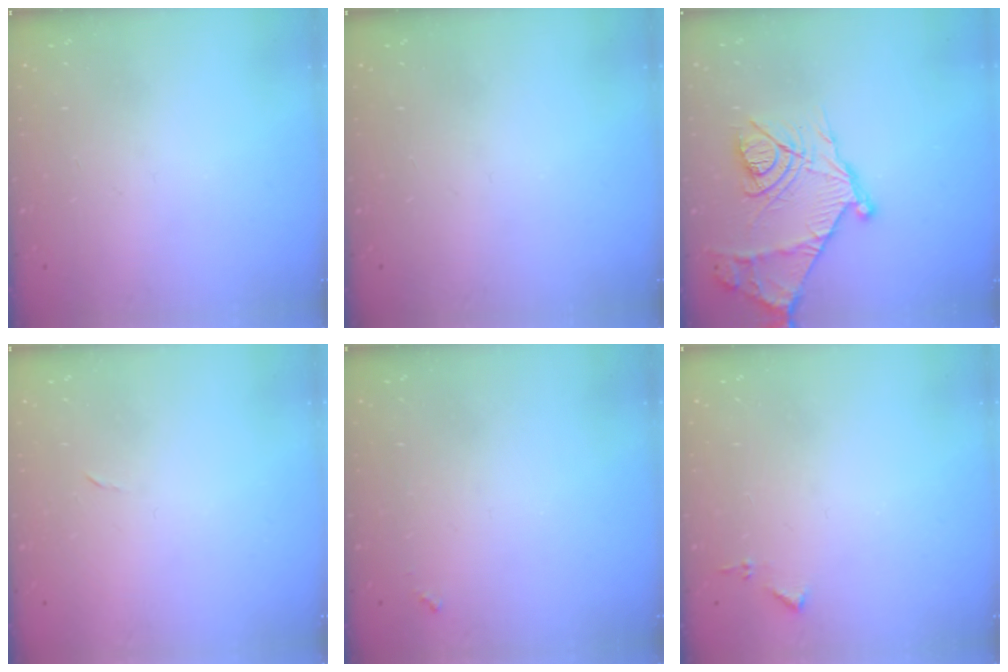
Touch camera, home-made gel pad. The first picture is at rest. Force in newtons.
{"total": 0.0}
{"total": 18.9, "press": 18.8, "slide": 1.6}
{"total": 2.3, "press": 2.3, "slide": 0.4}
{"total": 3.5, "press": 3.5, "slide": 0.3}
{"total": 4.4, "press": 4.4, "slide": 0.6}